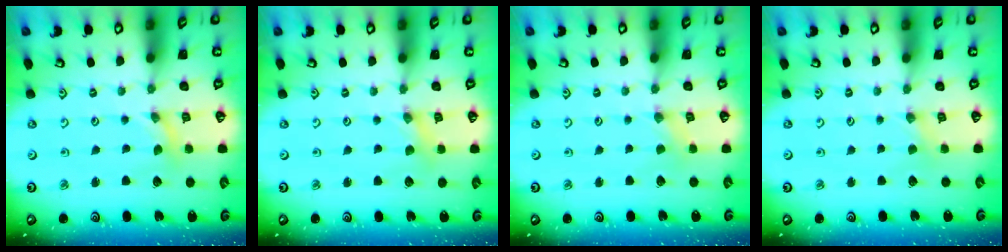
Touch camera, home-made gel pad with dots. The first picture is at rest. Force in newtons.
{"total": 1.5, "press": 1.5, "slide": 0.0}
{"total": 0.5, "press": 0.5, "slide": 0.1}
{"total": 1.5, "press": 1.4, "slide": 0.2}